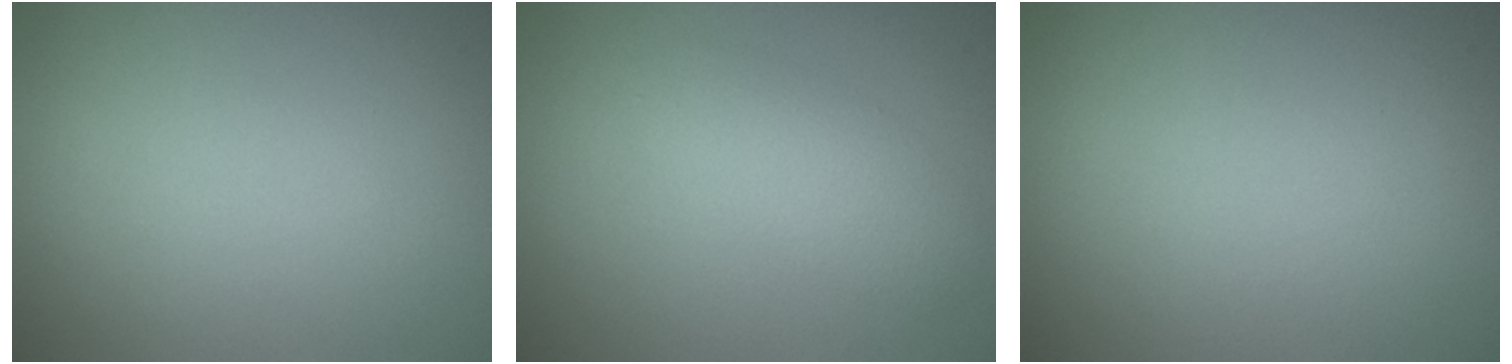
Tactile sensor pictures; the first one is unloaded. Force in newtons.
{"total": 2.8, "press": 2.8, "slide": 0.1}
{"total": 0.0}